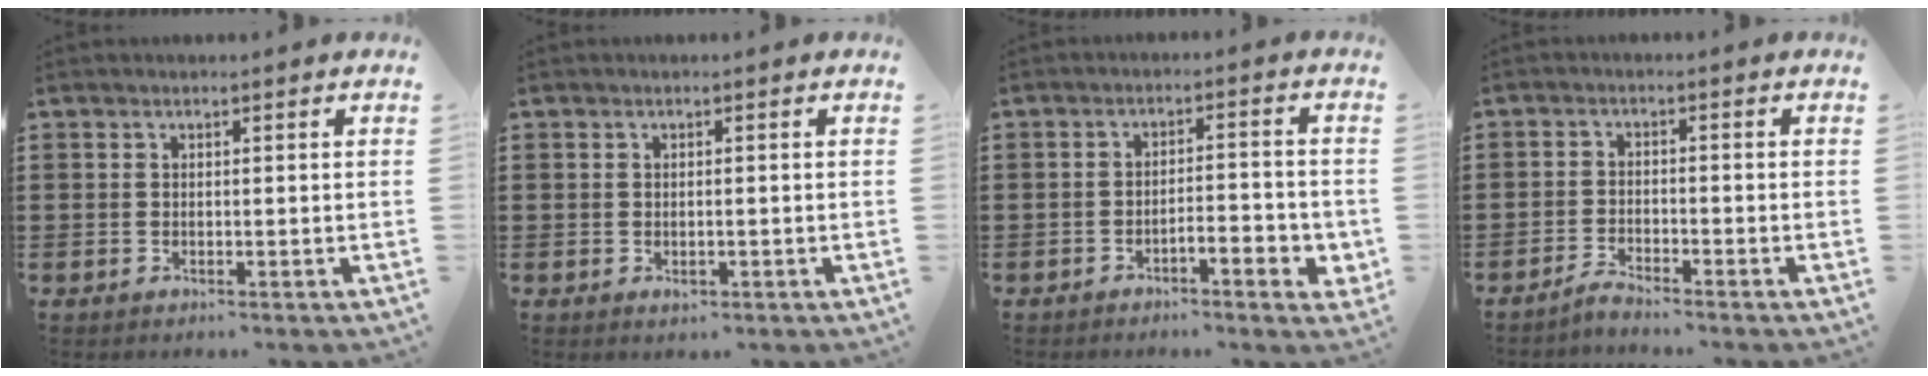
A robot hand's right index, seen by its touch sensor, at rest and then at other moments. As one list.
[{"total": 0.8, "force": [-0.3, 0.4, 0.7], "torque": [-0.013, -0.003, -0.004]}, {"total": 3.7, "force": [-2.4, 0.7, 2.7], "torque": [-0.044, 0.004, -0.045]}, {"total": 2.3, "force": [-2.3, 0.0, 0.2], "torque": [-0.009, 0.004, -0.046]}]